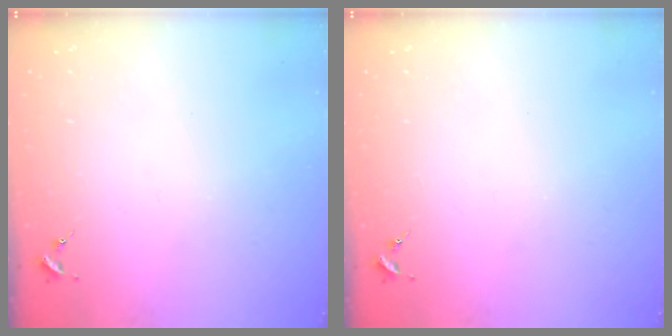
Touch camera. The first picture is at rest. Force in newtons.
{"total": 0.0}